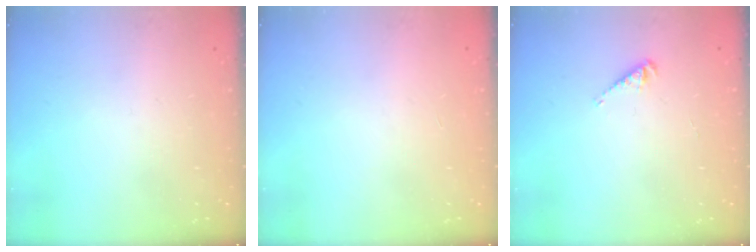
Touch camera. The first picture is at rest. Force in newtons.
{"total": 0.0}
{"total": 2.7, "press": 2.7, "slide": 0.3}